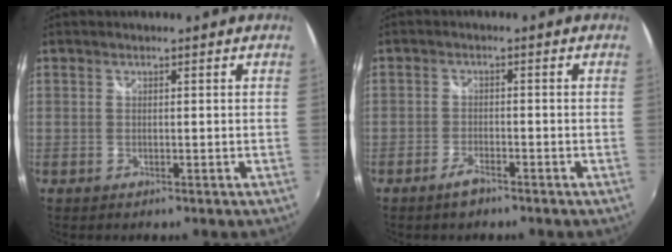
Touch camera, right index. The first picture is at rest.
{"total": 3.0, "force": [-2.5, 0.9, 1.5], "torque": [-0.043, -0.002, -0.050]}